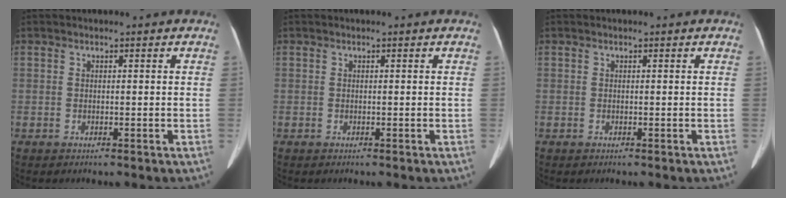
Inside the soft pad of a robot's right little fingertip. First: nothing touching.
{"total": 0.0}
{"total": 0.0}